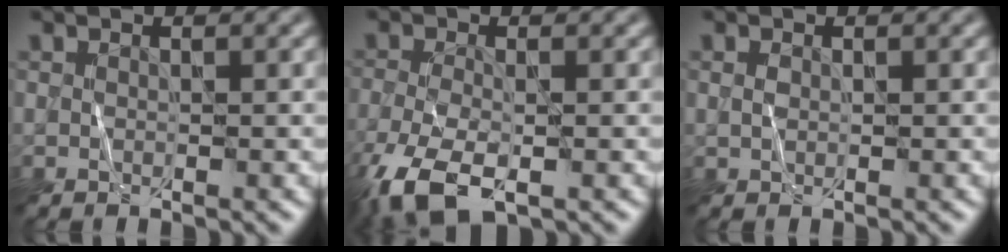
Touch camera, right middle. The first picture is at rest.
{"total": 6.5, "force": [-3.6, 2.8, 4.6], "torque": [-0.109, -0.016, -0.075]}
{"total": 0.6, "force": [0.3, 0.4, 0.3], "torque": [-0.008, 0.001, 0.005]}